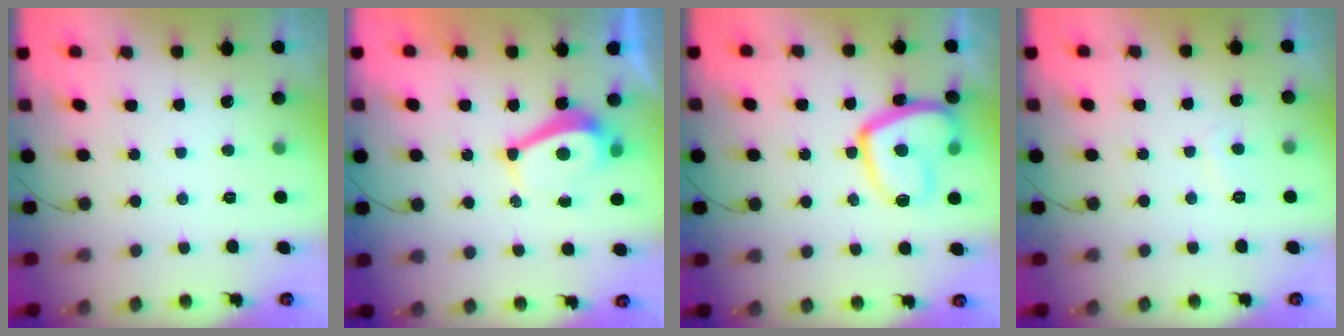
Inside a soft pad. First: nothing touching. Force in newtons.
{"total": 4.9, "press": 4.9, "slide": 0.5}
{"total": 15.8, "press": 15.7, "slide": 1.9}
{"total": 1.1, "press": 1.0, "slide": 0.4}